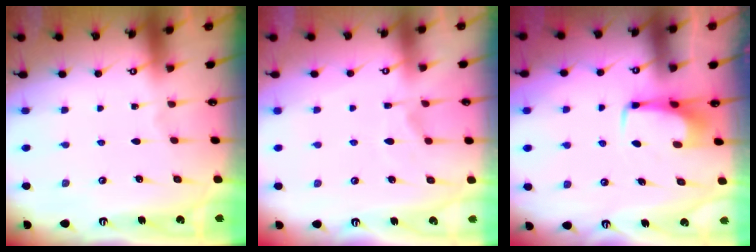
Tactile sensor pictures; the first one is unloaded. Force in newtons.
{"total": 7.6, "press": 7.5, "slide": 1.3}
{"total": 2.9, "press": 2.8, "slide": 0.4}